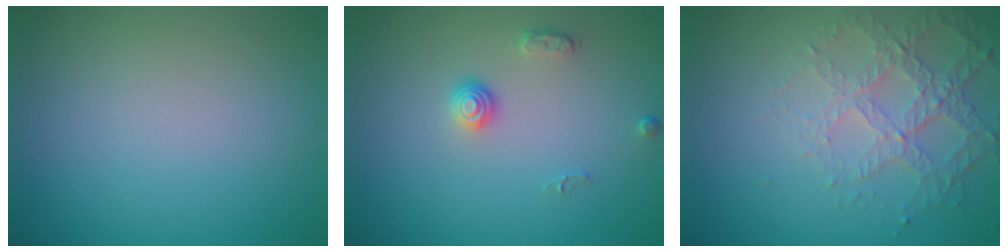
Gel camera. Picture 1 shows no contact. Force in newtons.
{"total": 1.4, "press": 1.0, "slide": 1.0}
{"total": 4.3, "press": 3.2, "slide": 2.9}